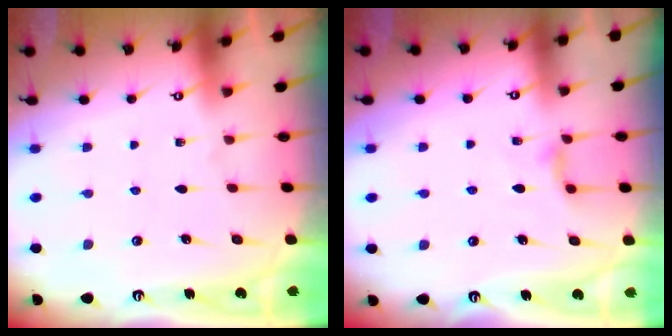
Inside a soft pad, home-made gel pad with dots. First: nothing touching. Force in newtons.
{"total": 4.9, "press": 4.9, "slide": 0.7}